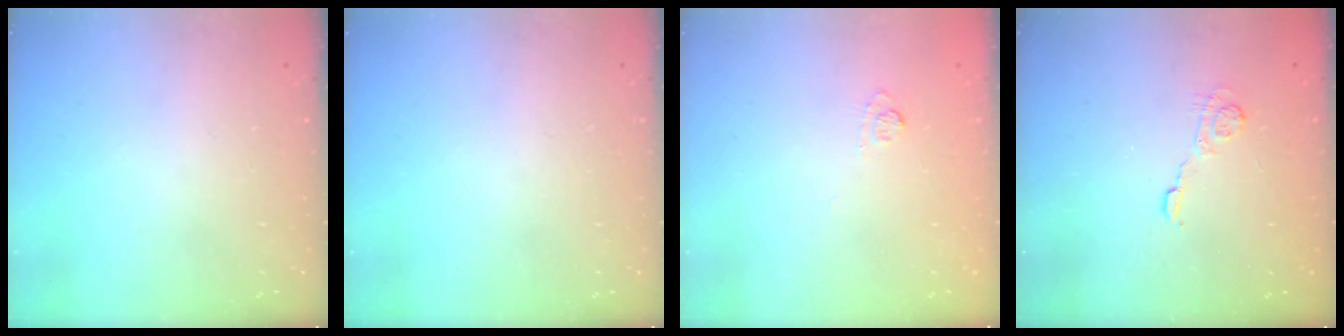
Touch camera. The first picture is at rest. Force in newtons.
{"total": 0.0}
{"total": 7.1, "press": 7.0, "slide": 1.3}
{"total": 4.1, "press": 4.1, "slide": 0.7}